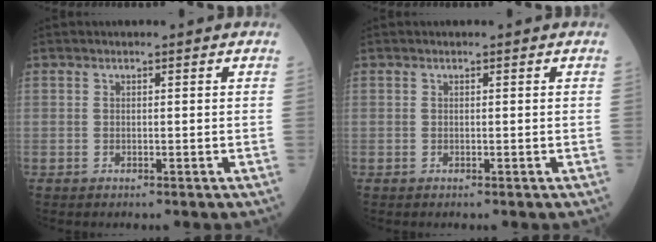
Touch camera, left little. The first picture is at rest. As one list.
[{"total": 0.0}]